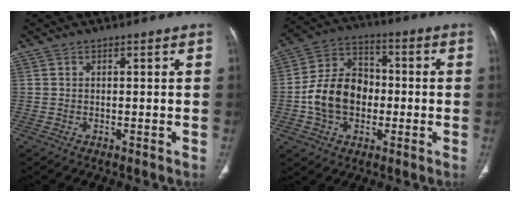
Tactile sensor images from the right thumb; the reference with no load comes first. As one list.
[{"total": 13.4, "force": [-1.9, 10.2, 8.6], "torque": [-0.132, 0.035, -0.038]}]